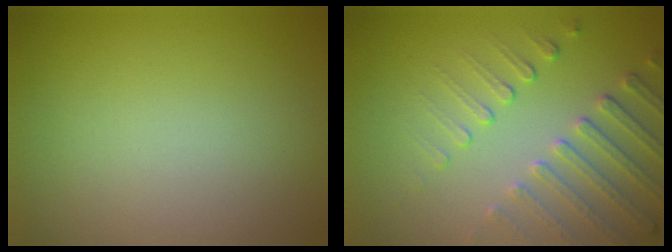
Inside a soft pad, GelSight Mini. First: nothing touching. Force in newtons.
{"total": 4.5, "press": 3.5, "slide": 2.8}